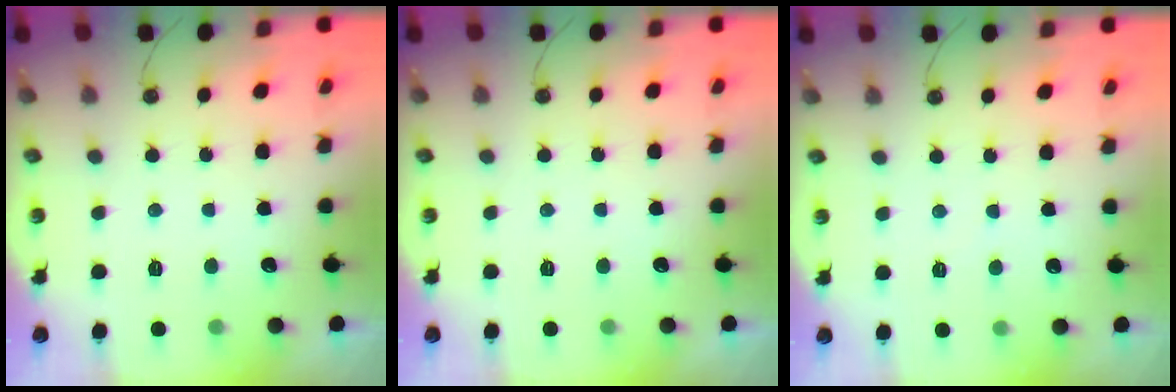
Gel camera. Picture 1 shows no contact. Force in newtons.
{"total": 0.0}
{"total": 2.5, "press": 2.4, "slide": 0.4}